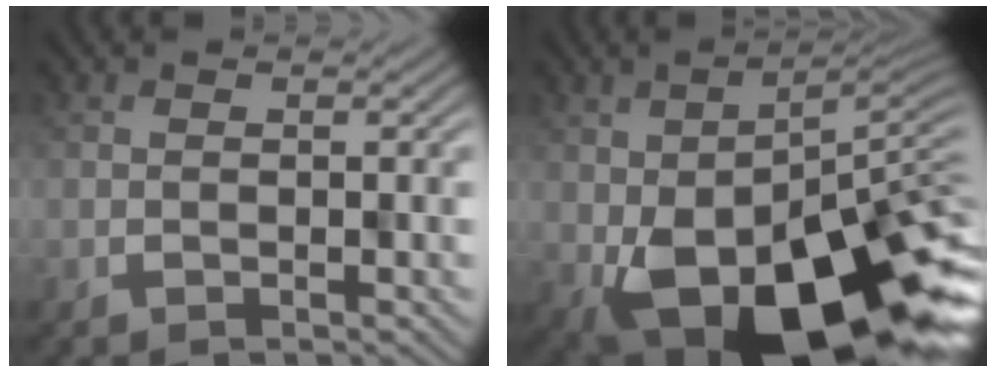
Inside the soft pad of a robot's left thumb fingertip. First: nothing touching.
{"total": 17.3, "force": [-5.8, 8.4, 13.9], "torque": [-0.227, -0.035, -0.087]}